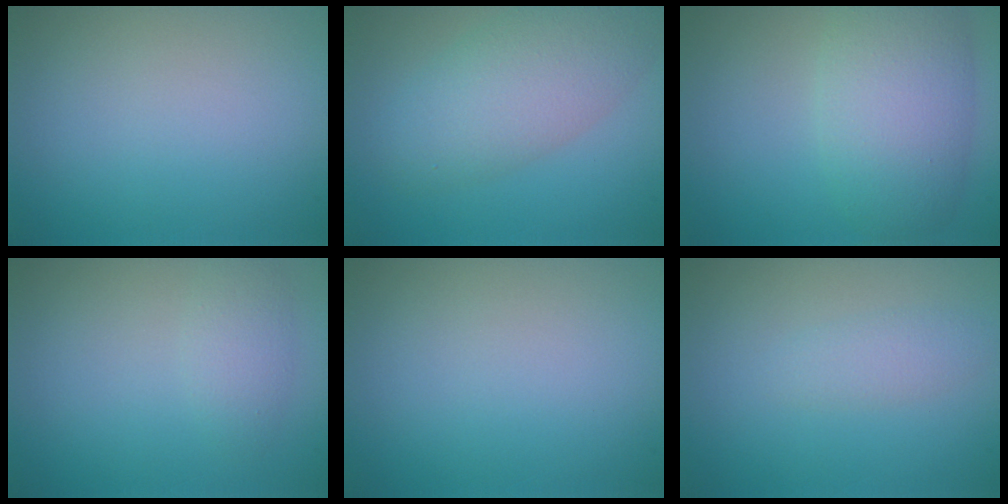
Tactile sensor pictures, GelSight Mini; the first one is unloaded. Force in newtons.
{"total": 6.0, "press": 6.0, "slide": 0.2}
{"total": 6.5, "press": 6.5, "slide": 0.3}
{"total": 1.8, "press": 1.8, "slide": 0.1}
{"total": 0.0}
{"total": 1.5, "press": 1.5, "slide": 0.0}